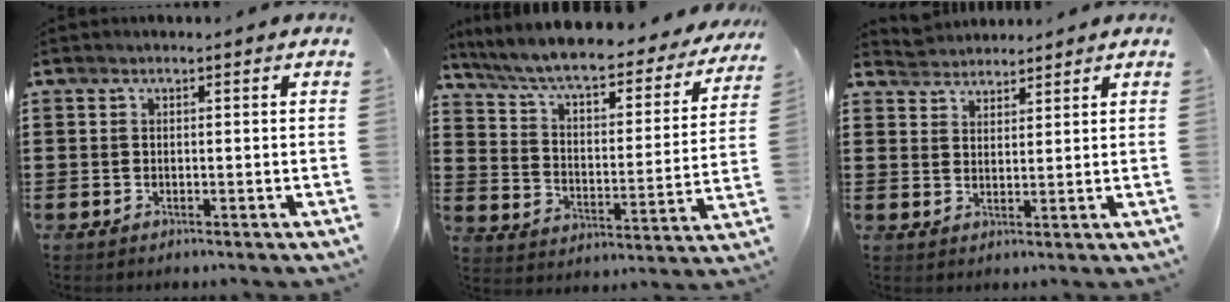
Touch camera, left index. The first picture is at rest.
{"total": 6.9, "force": [6.1, 0.7, 3.0], "torque": [-0.086, -0.047, 0.099]}
{"total": 3.1, "force": [2.8, 1.1, -0.6], "torque": [0.000, -0.003, 0.054]}